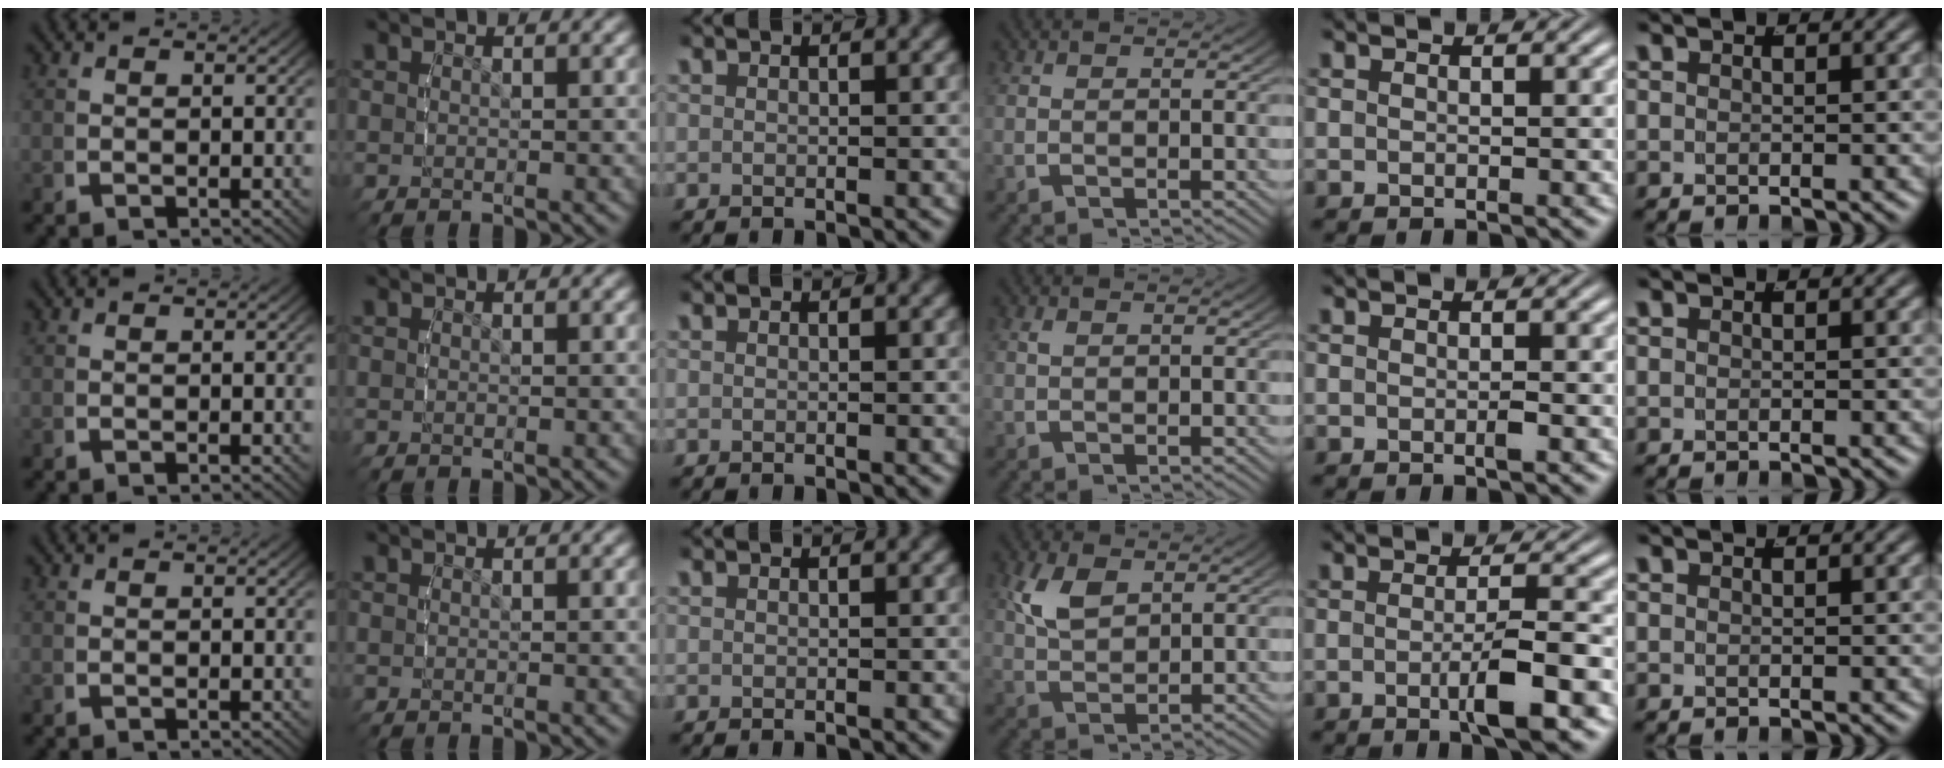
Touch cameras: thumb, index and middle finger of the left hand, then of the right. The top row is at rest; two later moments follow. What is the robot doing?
{"motion": "lift_and_place", "object": "bottle cap"}